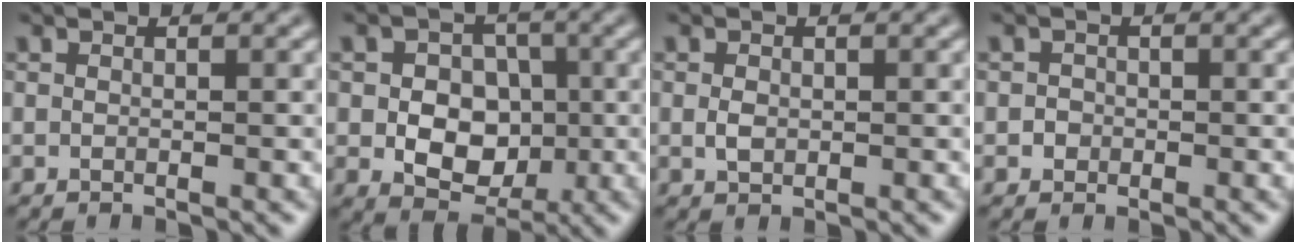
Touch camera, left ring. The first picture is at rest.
{"total": 6.3, "force": [-0.5, 4.9, 3.9], "torque": [-0.043, -0.001, -0.017]}
{"total": 1.3, "force": [0.1, 1.0, 0.8], "torque": [-0.018, -0.002, 0.002]}
{"total": 1.0, "force": [0.0, 1.0, 0.2], "torque": [0.005, -0.001, -0.004]}